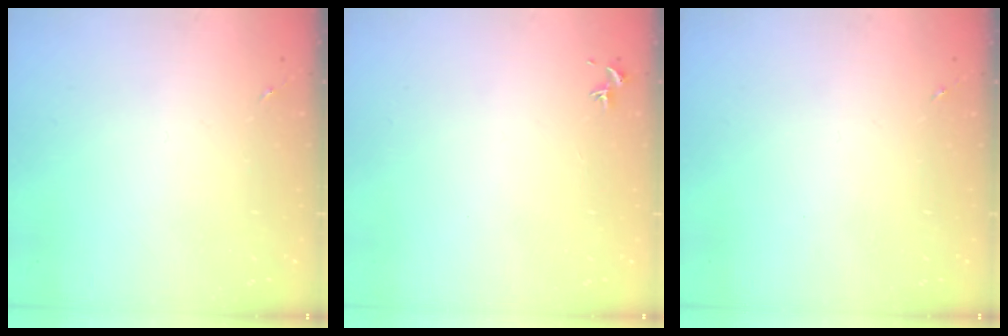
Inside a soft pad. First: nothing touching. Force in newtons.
{"total": 0.7, "press": 0.6, "slide": 0.5}
{"total": 0.0}